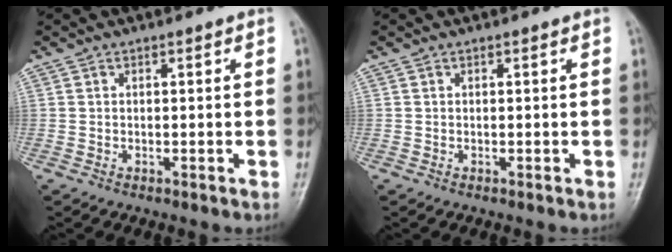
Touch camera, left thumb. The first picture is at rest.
{"total": 0.0}